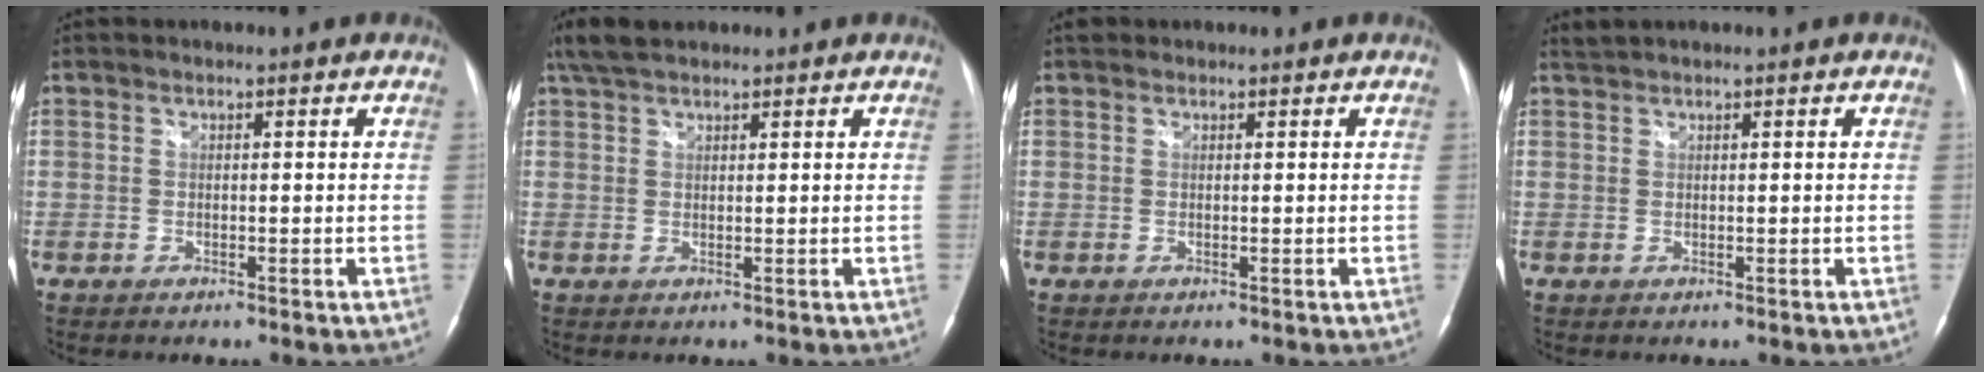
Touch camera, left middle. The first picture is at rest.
{"total": 4.4, "force": [3.6, 1.5, 2.1], "torque": [-0.049, 0.022, 0.069]}
{"total": 0.7, "force": [0.6, 0.5, 0.0], "torque": [-0.001, 0.009, 0.007]}
{"total": 0.9, "force": [0.9, -0.2, 0.1], "torque": [-0.007, 0.014, 0.024]}